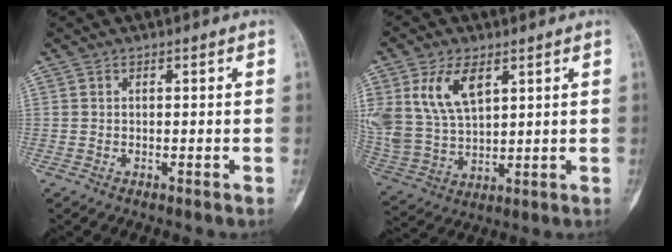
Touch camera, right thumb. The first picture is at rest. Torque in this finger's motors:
{"motor_torque": [0.19, 0.29, 0.92, 0.86, 0.11]}